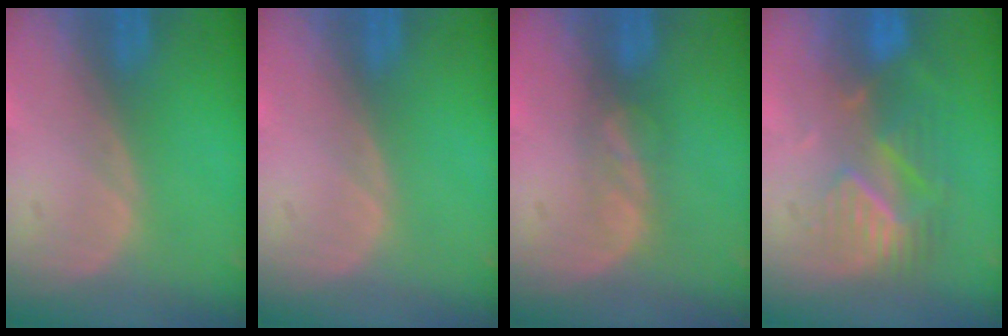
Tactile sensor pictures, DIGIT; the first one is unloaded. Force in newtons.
{"total": 0.0}
{"total": 3.1, "press": 2.7, "slide": 1.6}
{"total": 9.0, "press": 7.8, "slide": 4.4}